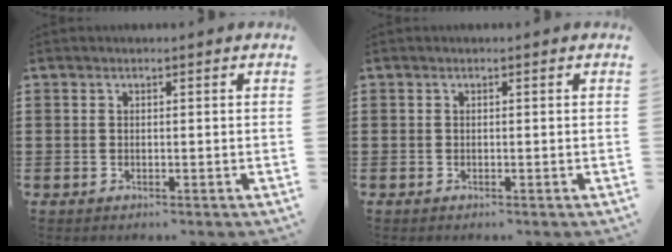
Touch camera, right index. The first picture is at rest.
{"total": 0.0}